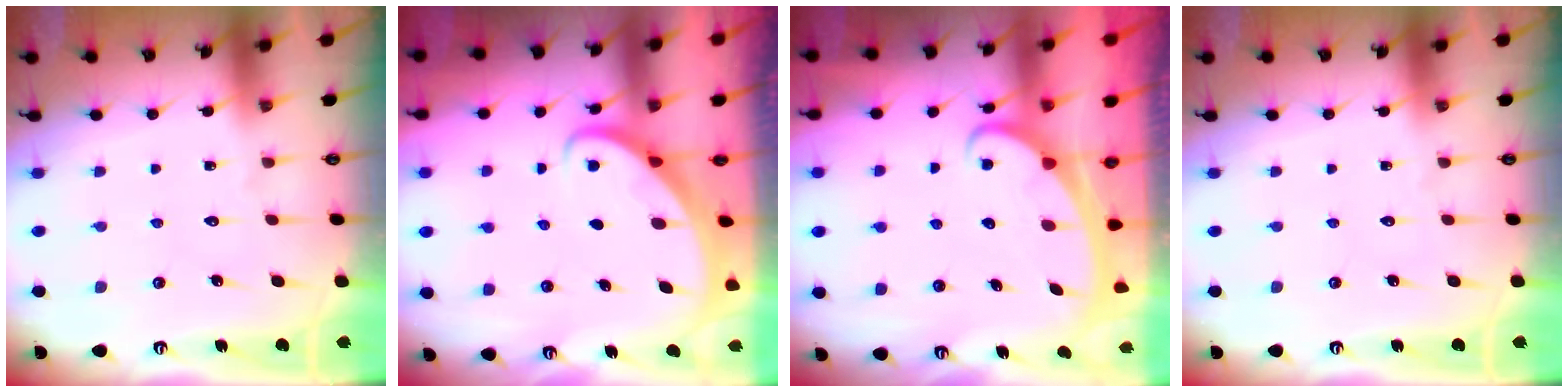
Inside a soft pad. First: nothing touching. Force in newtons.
{"total": 2.6, "press": 2.6, "slide": 0.3}
{"total": 2.3, "press": 2.3, "slide": 0.3}
{"total": 0.0}